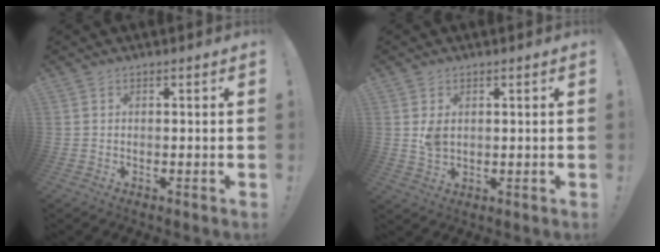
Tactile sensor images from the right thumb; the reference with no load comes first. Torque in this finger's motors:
{"motor_torque": [0.84, 0.76, 0.31, -0.57, -0.02]}